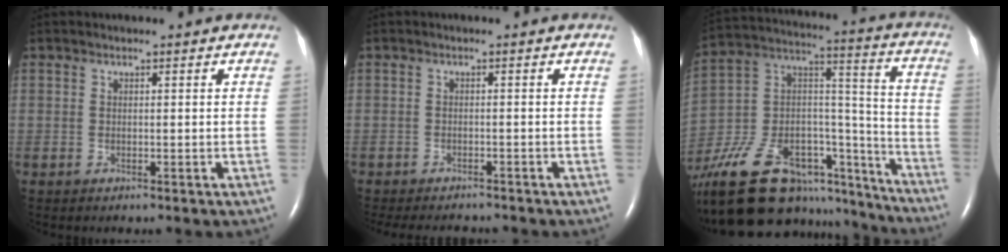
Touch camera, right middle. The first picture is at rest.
{"total": 6.7, "force": [-6.2, 1.3, 2.1], "torque": [-0.027, -0.007, -0.083]}
{"total": 34.2, "force": [-25.7, 14.1, 17.8], "torque": [-0.342, 0.004, -0.390]}